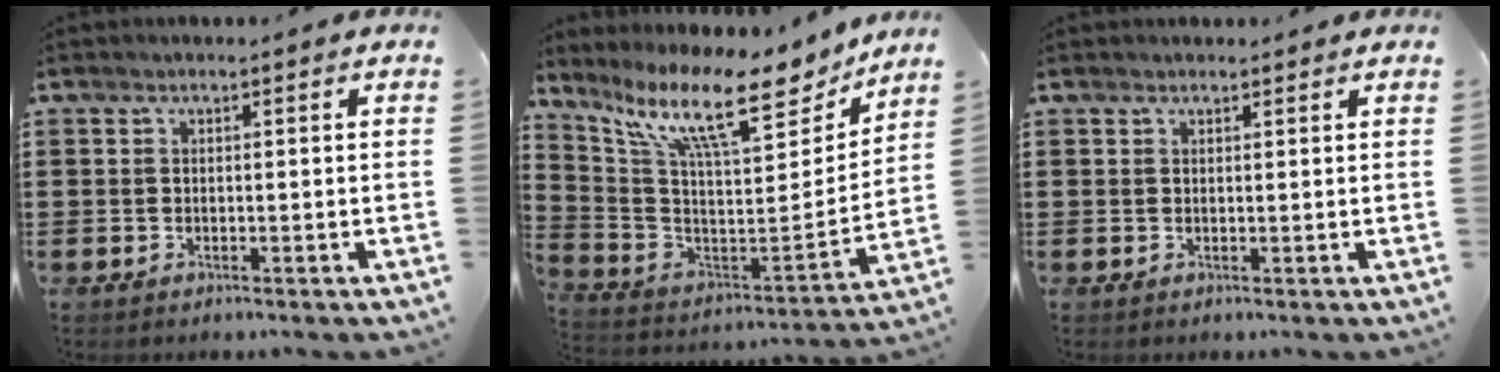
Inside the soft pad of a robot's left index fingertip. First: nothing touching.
{"total": 14.7, "force": [10.6, 2.6, 9.7], "torque": [-0.208, -0.069, 0.173]}
{"total": 0.7, "force": [0.7, 0.2, 0.1], "torque": [-0.003, 0.001, 0.014]}